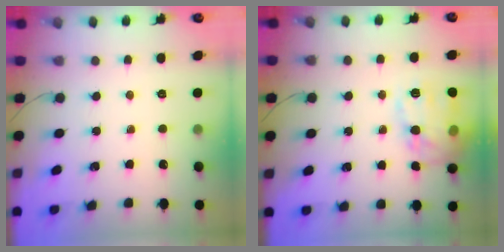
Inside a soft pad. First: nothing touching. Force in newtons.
{"total": 17.6, "press": 17.6, "slide": 1.1}